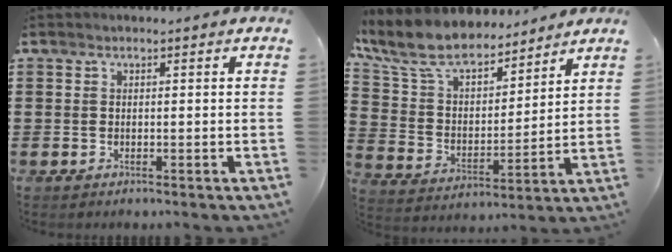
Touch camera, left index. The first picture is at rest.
{"total": 9.8, "force": [8.7, 2.7, 3.6], "torque": [-0.112, -0.049, 0.157]}